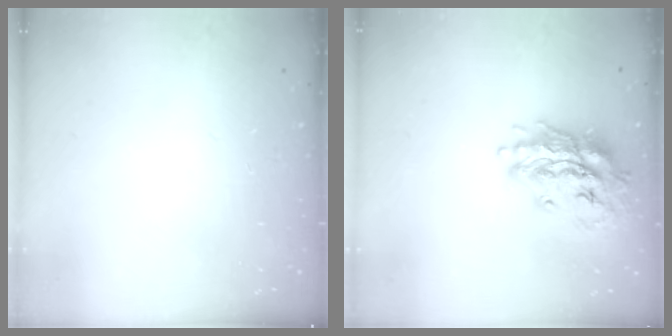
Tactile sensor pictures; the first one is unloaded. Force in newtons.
{"total": 16.5, "press": 16.4, "slide": 1.9}